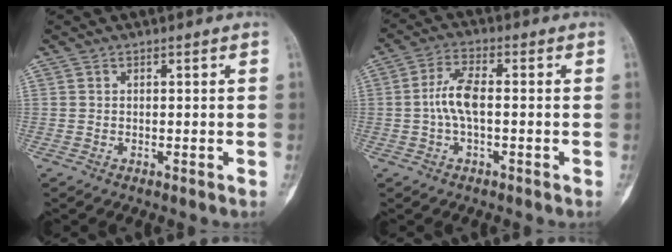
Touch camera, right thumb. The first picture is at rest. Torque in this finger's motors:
{"motor_torque": [0.07, 0.08, 0.03, -0.02, 0.02]}